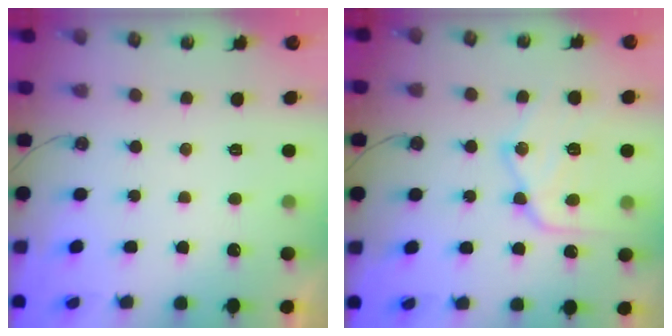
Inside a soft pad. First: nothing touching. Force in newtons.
{"total": 16.1, "press": 16.1, "slide": 1.3}